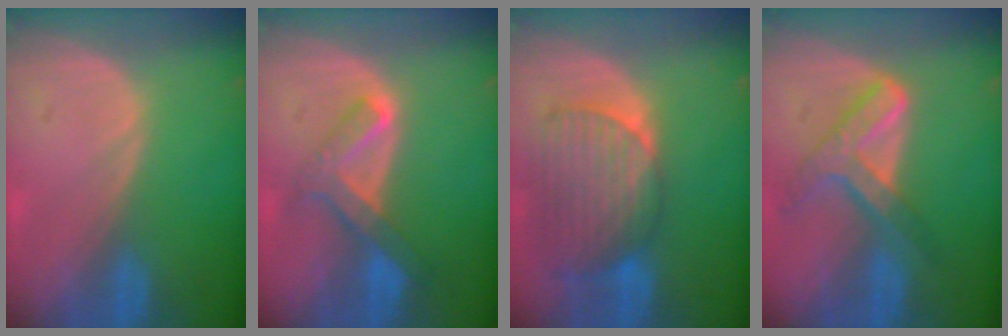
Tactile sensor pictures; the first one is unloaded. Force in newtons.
{"total": 6.7, "press": 5.7, "slide": 3.5}
{"total": 9.3, "press": 8.3, "slide": 4.2}
{"total": 7.3, "press": 6.2, "slide": 3.8}